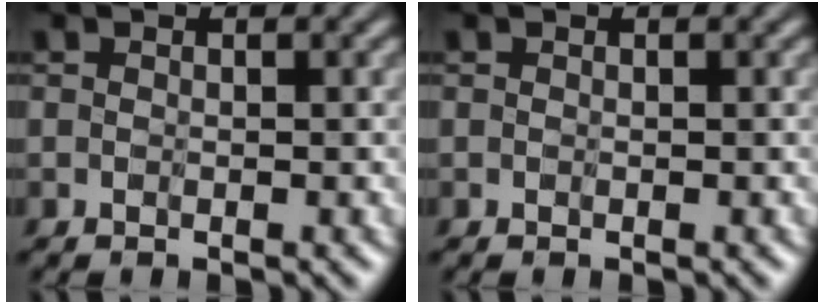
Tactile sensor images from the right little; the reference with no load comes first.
{"total": 0.0}